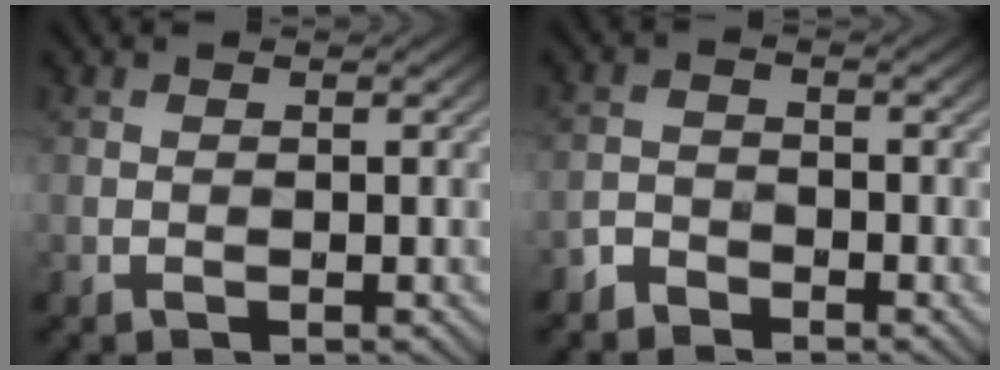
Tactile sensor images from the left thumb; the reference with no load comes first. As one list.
[{"total": 2.4, "force": [-2.2, 0.8, 0.2], "torque": [-0.009, -0.007, -0.048]}]